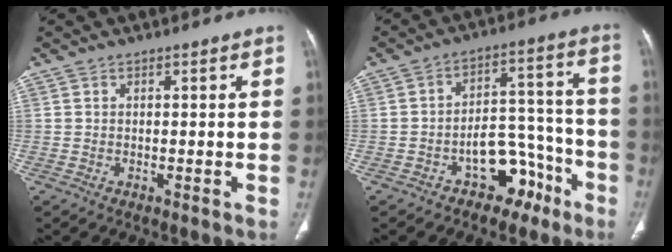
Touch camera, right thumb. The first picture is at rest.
{"total": 10.3, "force": [-6.1, 6.3, 5.5], "torque": [-0.040, 0.079, -0.088]}